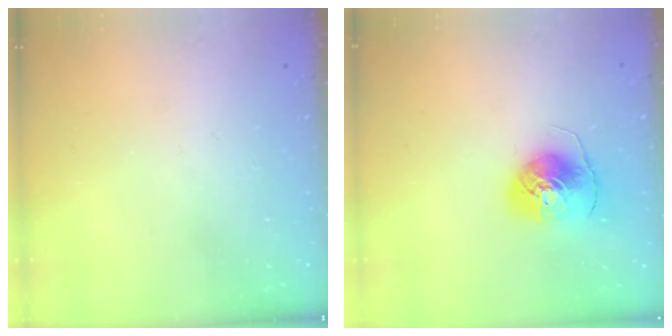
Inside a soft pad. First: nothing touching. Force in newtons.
{"total": 8.1, "press": 8.1, "slide": 0.6}